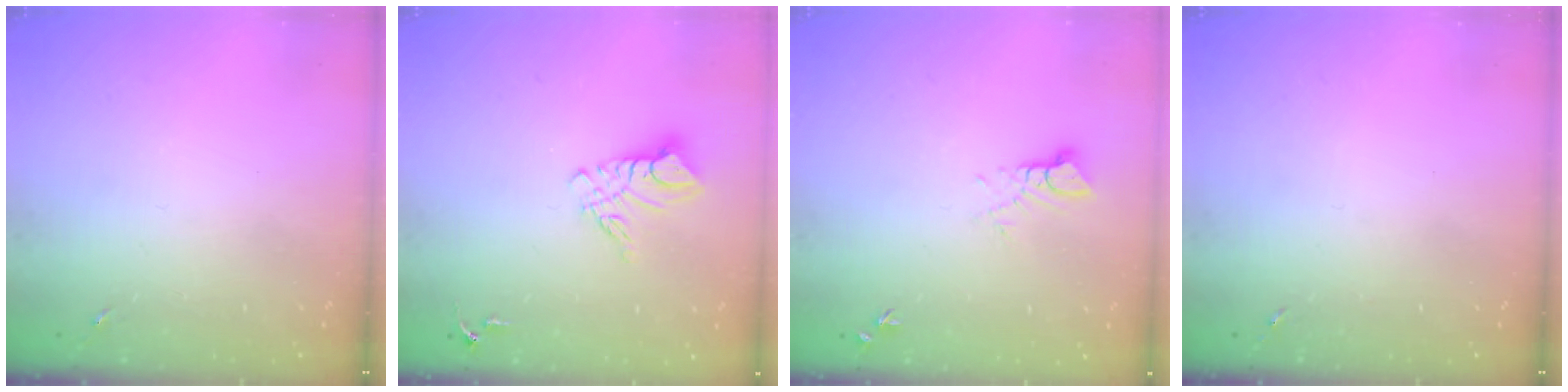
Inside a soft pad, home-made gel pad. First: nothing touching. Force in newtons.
{"total": 9.8, "press": 9.8, "slide": 0.9}
{"total": 3.5, "press": 3.5, "slide": 0.2}
{"total": 0.0}